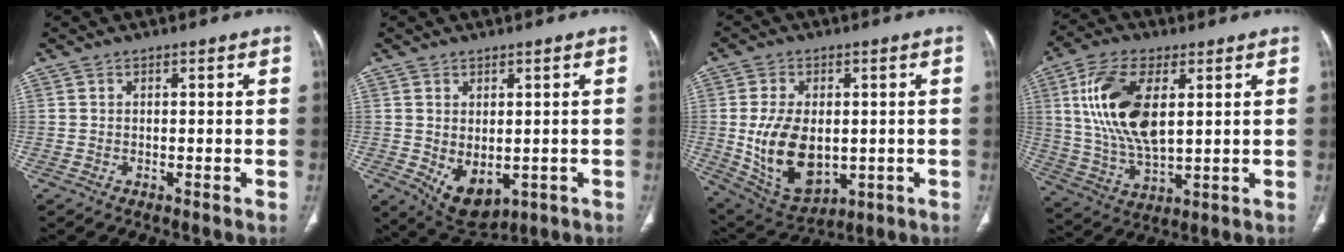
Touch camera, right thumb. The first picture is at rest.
{"total": 8.0, "force": [-1.5, 5.0, 6.0], "torque": [-0.081, -0.006, 0.002]}
{"total": 14.9, "force": [-1.0, 9.4, 11.6], "torque": [-0.193, -0.008, 0.013]}
{"total": 16.5, "force": [4.1, 8.1, 13.8], "torque": [-0.272, -0.013, 0.084]}